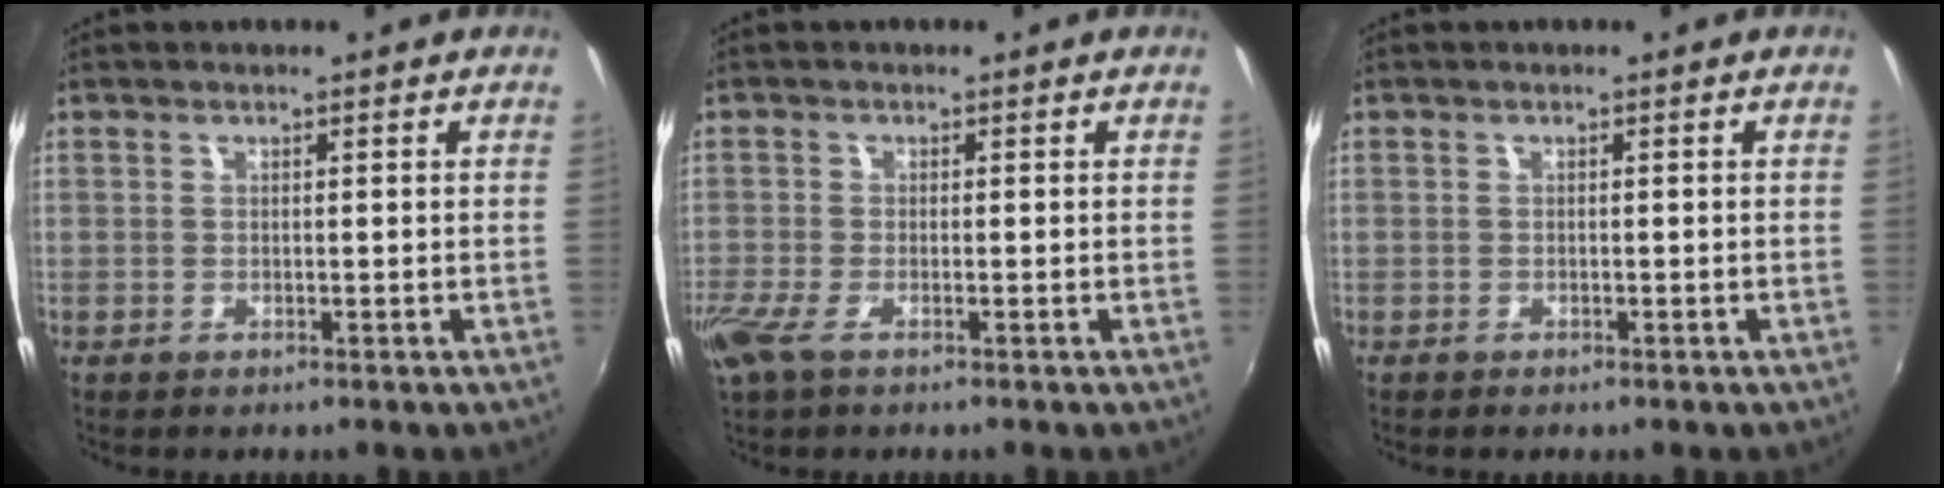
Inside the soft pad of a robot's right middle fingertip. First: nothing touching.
{"total": 4.3, "force": [-2.5, 1.2, 3.3], "torque": [-0.078, -0.017, -0.049]}
{"total": 0.5, "force": [-0.5, 0.1, 0.2], "torque": [-0.006, -0.002, -0.011]}